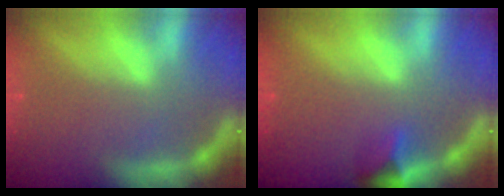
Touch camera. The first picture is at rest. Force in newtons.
{"total": 2.4}